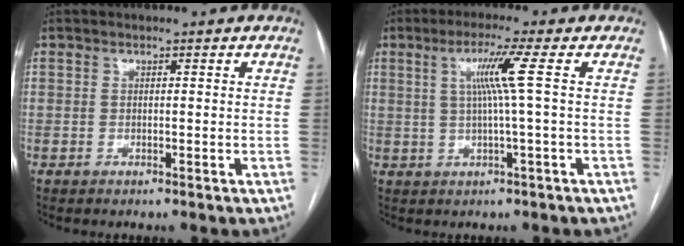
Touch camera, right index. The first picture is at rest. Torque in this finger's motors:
{"motor_torque": [0.51, -0.09, 0.22, 0.12]}